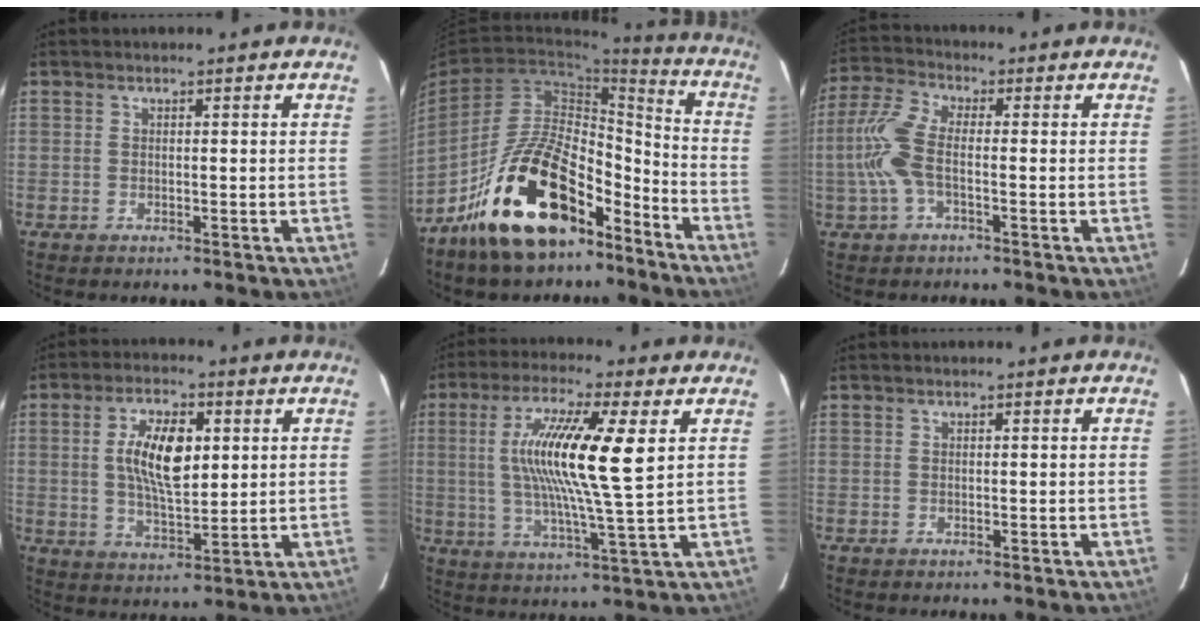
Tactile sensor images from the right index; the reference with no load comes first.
{"total": 20.1, "force": [-13.4, 9.1, 11.9], "torque": [-0.210, 0.031, -0.210]}
{"total": 8.2, "force": [-1.5, 3.1, 7.5], "torque": [-0.179, 0.011, -0.035]}
{"total": 10.7, "force": [2.2, 4.8, 9.3], "torque": [-0.173, 0.006, 0.042]}
{"total": 15.2, "force": [3.6, 1.1, 14.7], "torque": [-0.264, 0.000, 0.061]}
{"total": 0.0}